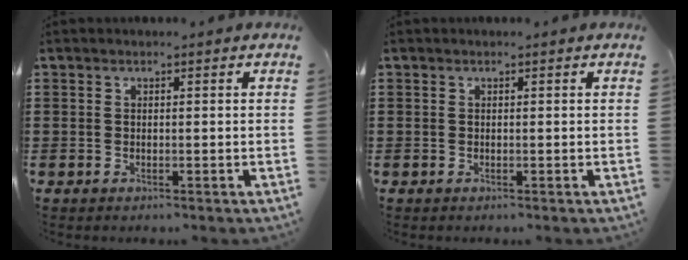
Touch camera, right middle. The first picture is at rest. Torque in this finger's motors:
{"motor_torque": [-0.12, -0.02, 0.00, -0.01]}